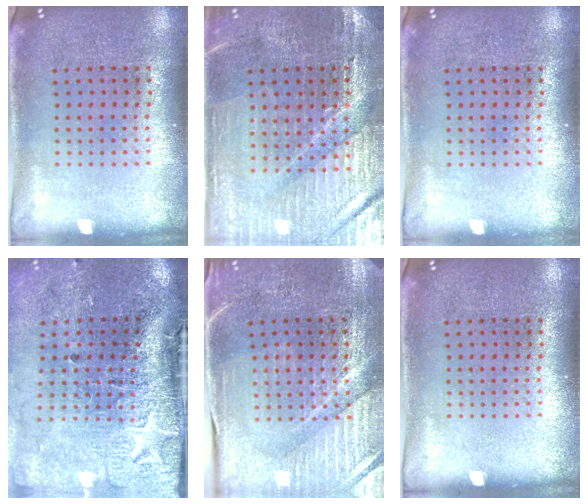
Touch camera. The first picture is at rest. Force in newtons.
{"total": 3.1, "press": 3.1, "slide": 0.4}
{"total": 0.0}
{"total": 4.5, "press": 3.5, "slide": 2.8}
{"total": 3.8, "press": 3.8, "slide": 0.7}
{"total": 0.0}